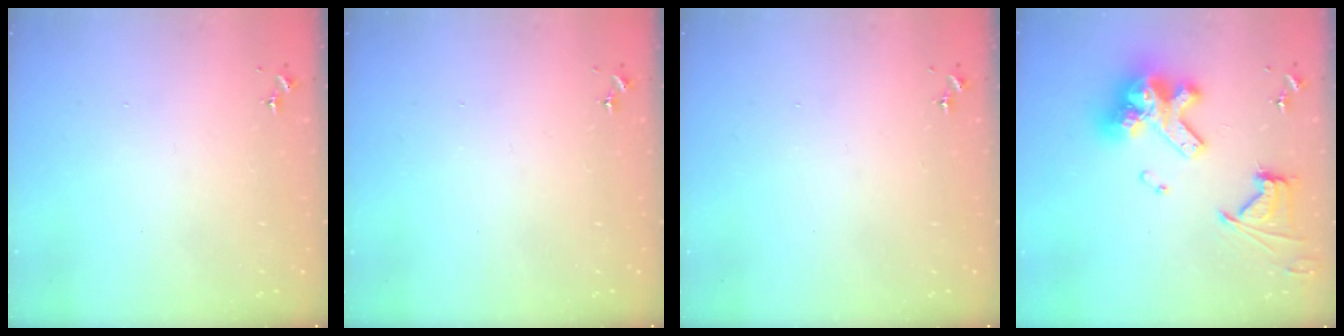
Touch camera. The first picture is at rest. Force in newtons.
{"total": 1.3, "press": 0.9, "slide": 0.9}
{"total": 0.0}
{"total": 20.0, "press": 19.9, "slide": 2.4}